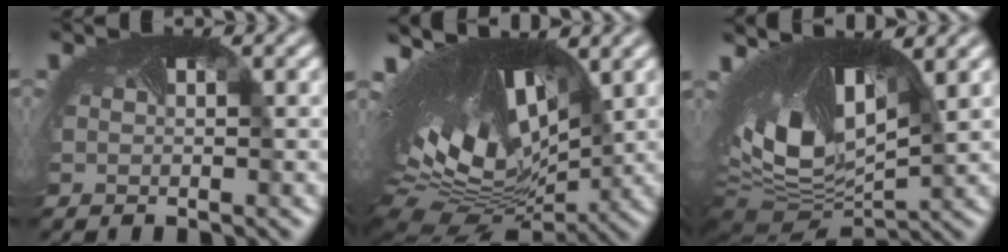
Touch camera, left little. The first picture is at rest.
{"total": 16.8, "force": [1.5, 9.2, 14.0], "torque": [-0.257, -0.003, 0.053]}
{"total": 16.1, "force": [2.3, 7.9, 13.8], "torque": [-0.264, 0.012, 0.064]}